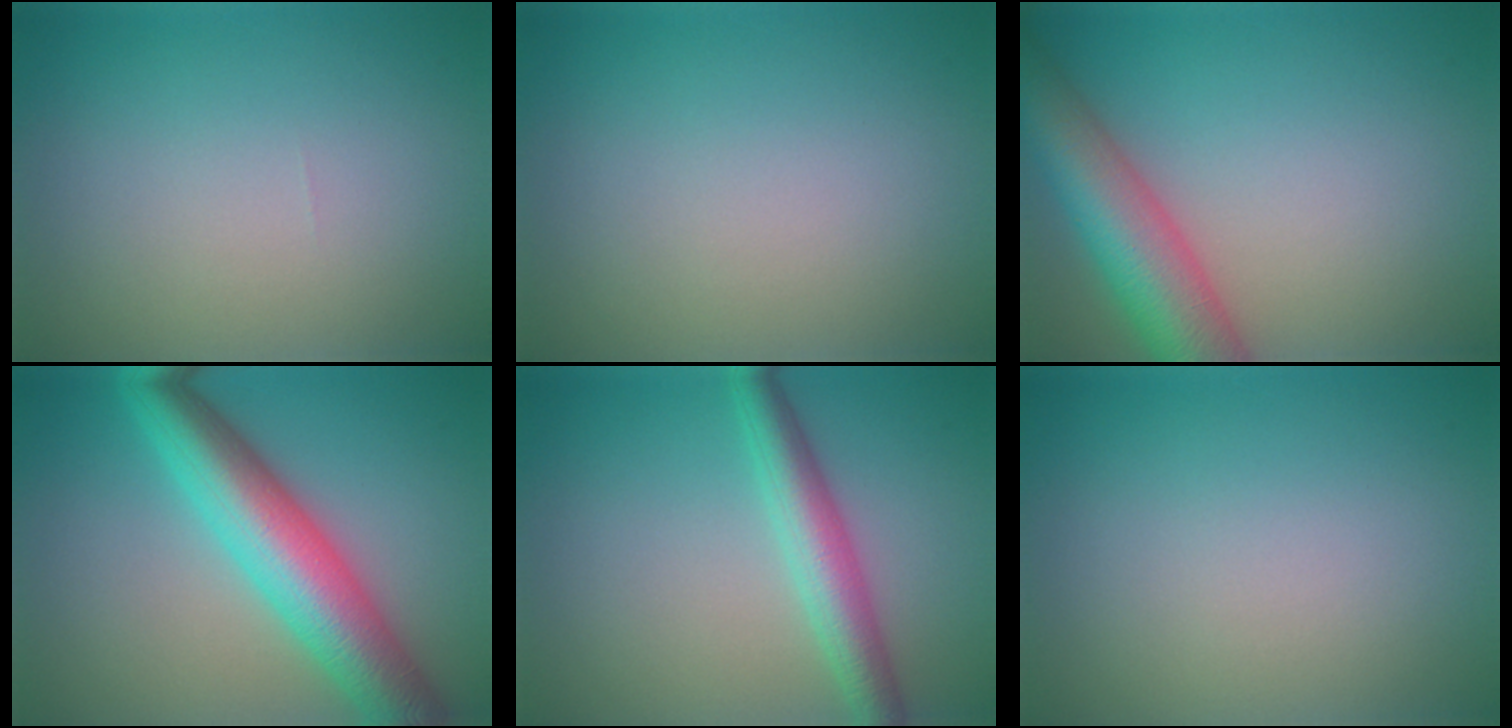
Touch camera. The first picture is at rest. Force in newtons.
{"total": 0.0}
{"total": 8.6, "press": 8.6, "slide": 0.5}
{"total": 9.2, "press": 9.2, "slide": 0.0}
{"total": 4.3, "press": 4.3, "slide": 0.1}
{"total": 0.0}